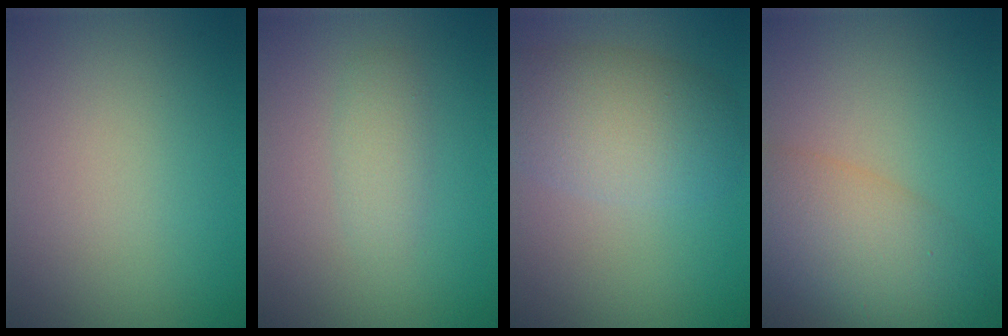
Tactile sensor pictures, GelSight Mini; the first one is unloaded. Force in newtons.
{"total": 1.7, "press": 1.7, "slide": 0.1}
{"total": 5.6, "press": 5.6, "slide": 0.2}
{"total": 6.7, "press": 6.7, "slide": 0.5}